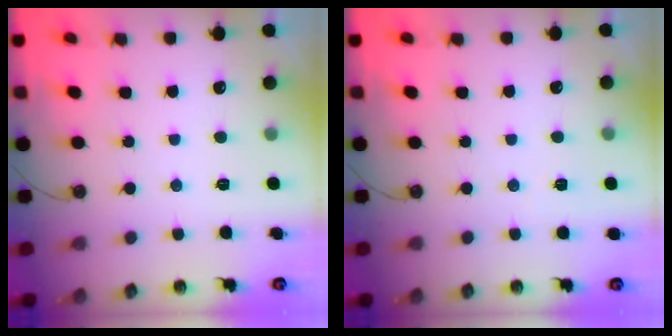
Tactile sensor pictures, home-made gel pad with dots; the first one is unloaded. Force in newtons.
{"total": 10.2, "press": 2.1, "slide": 10.0}